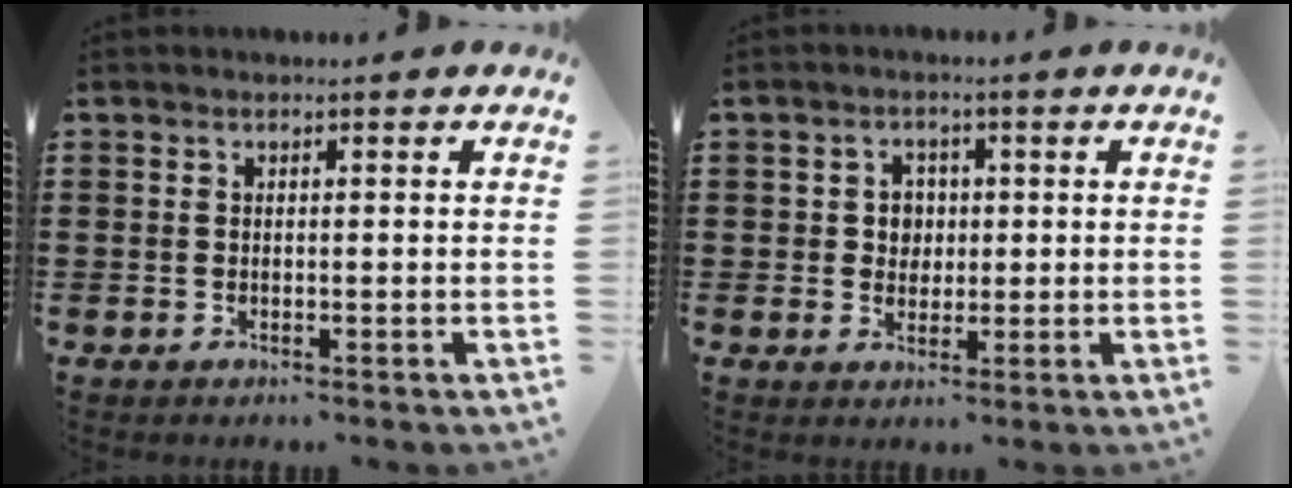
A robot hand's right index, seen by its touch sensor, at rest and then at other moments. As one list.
[{"total": 3.0, "force": [0.2, 2.8, 1.2], "torque": [-0.035, 0.010, 0.000]}]